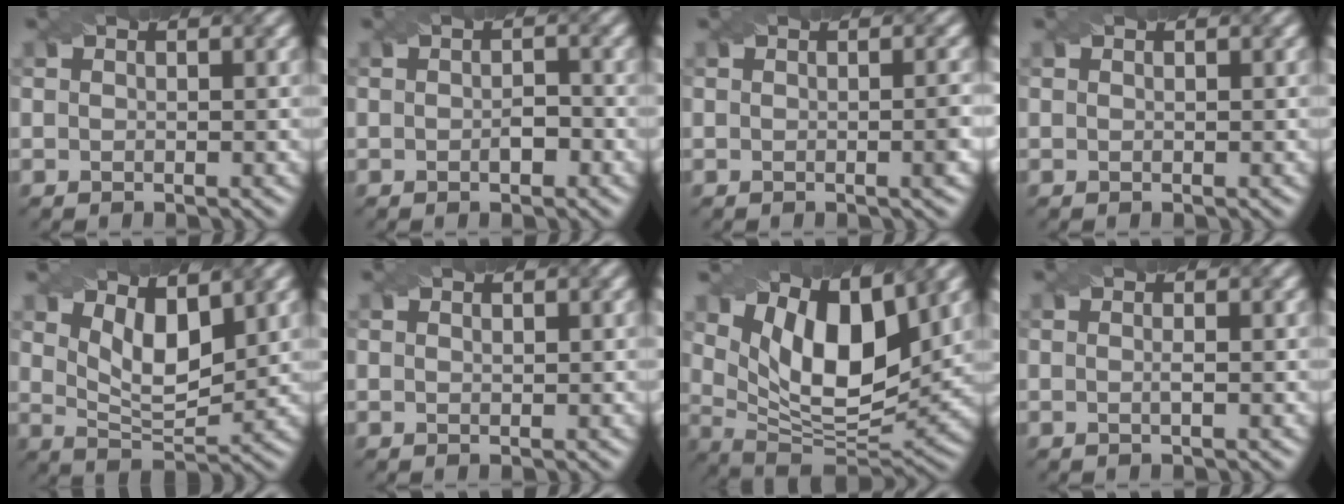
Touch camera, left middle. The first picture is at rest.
{"total": 1.3, "force": [-0.5, 0.6, 1.0], "torque": [-0.017, 0.001, -0.007]}
{"total": 1.5, "force": [-0.3, 0.2, 1.5], "torque": [-0.017, 0.001, -0.007]}
{"total": 0.0}
{"total": 4.8, "force": [2.2, 2.0, 3.7], "torque": [-0.077, -0.010, 0.040]}
{"total": 0.0}
{"total": 10.4, "force": [4.5, 4.5, 8.3], "torque": [-0.143, -0.003, 0.077]}
{"total": 0.7, "force": [-0.2, 0.0, 0.6], "torque": [-0.012, -0.001, -0.004]}